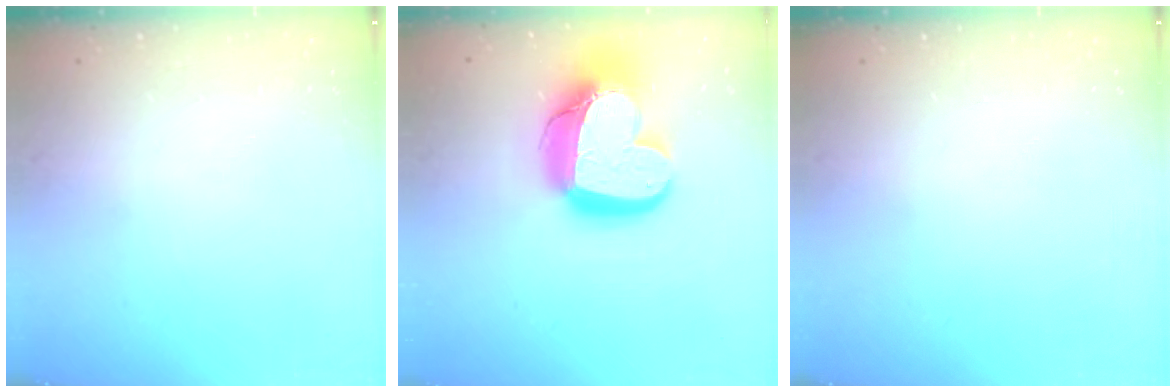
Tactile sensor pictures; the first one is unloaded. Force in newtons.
{"total": 21.9, "press": 21.8, "slide": 2.2}
{"total": 0.0}